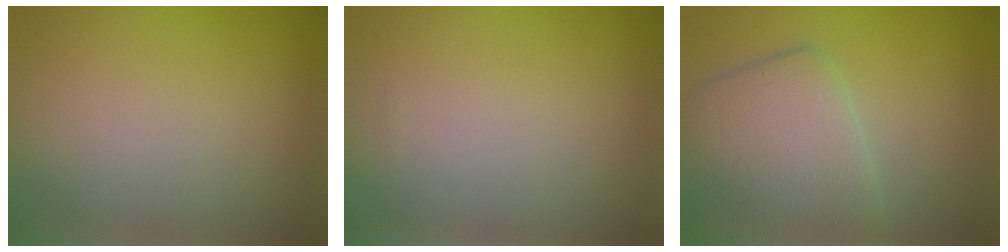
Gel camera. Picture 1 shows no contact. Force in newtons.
{"total": 0.0}
{"total": 6.2, "press": 6.2, "slide": 0.1}